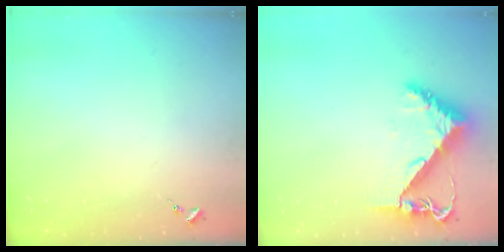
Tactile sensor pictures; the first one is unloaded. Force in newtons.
{"total": 8.3, "press": 8.2, "slide": 1.0}